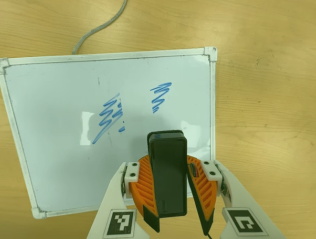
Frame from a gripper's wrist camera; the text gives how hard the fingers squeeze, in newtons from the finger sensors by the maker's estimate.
{"total": 9.3, "left": 9.4, "right": 9.2}